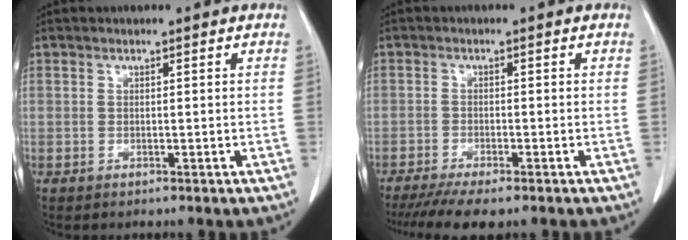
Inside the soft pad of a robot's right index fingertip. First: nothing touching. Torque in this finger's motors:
{"motor_torque": [-0.05, -0.05, 0.17, 0.03]}